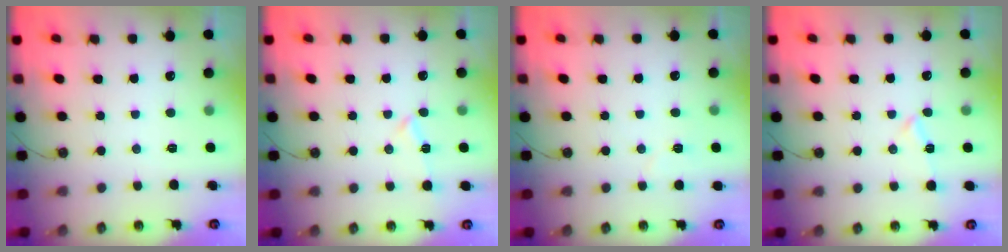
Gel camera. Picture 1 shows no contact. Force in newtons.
{"total": 4.3, "press": 3.9, "slide": 2.0}
{"total": 7.4, "press": 2.8, "slide": 6.9}
{"total": 4.3, "press": 3.9, "slide": 2.0}